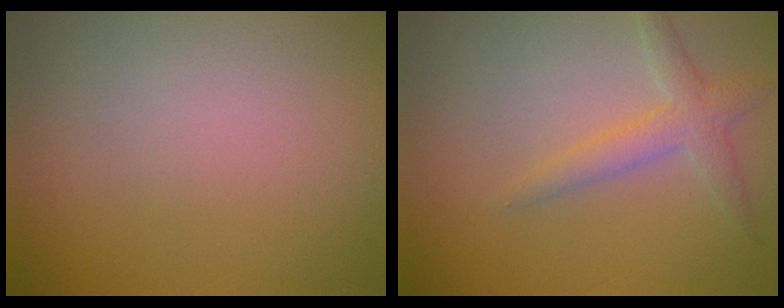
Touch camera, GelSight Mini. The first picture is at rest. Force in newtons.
{"total": 2.4, "press": 2.4, "slide": 0.1}